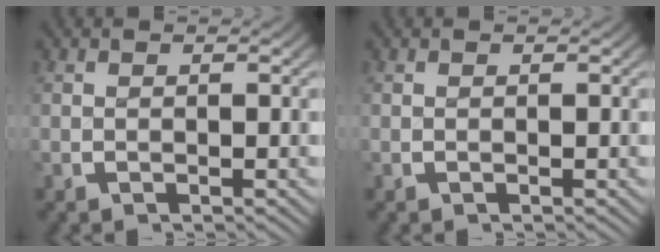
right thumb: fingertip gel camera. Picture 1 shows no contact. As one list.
[{"total": 0.0}]